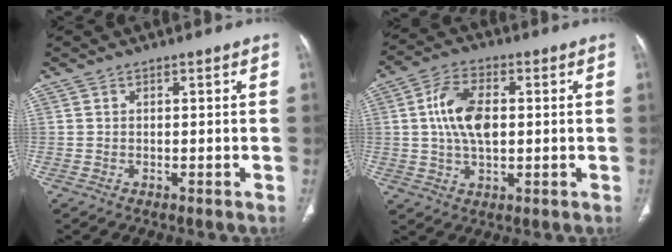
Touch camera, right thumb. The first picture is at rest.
{"total": 10.3, "force": [1.1, 5.6, 8.5], "torque": [-0.162, 0.006, 0.020]}